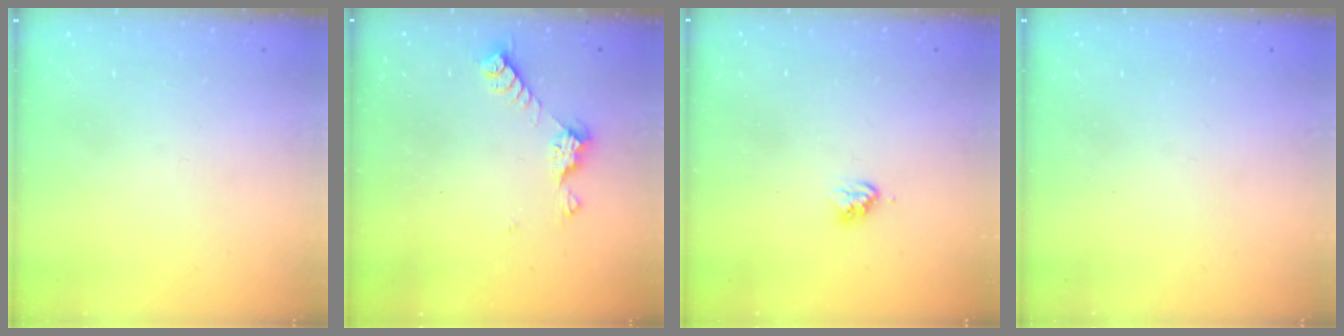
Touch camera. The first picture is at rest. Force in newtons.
{"total": 6.6, "press": 6.6, "slide": 0.6}
{"total": 3.5, "press": 3.5, "slide": 0.4}
{"total": 0.0}